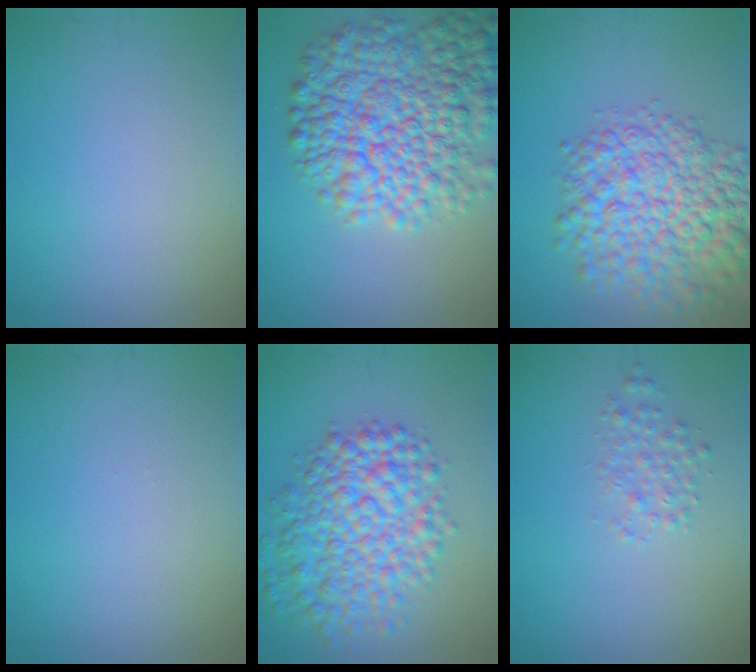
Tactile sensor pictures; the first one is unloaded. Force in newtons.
{"total": 10.5, "press": 10.5, "slide": 0.5}
{"total": 8.9, "press": 8.9, "slide": 0.2}
{"total": 0.0}
{"total": 7.6, "press": 7.6, "slide": 0.2}
{"total": 1.6, "press": 1.6, "slide": 0.0}